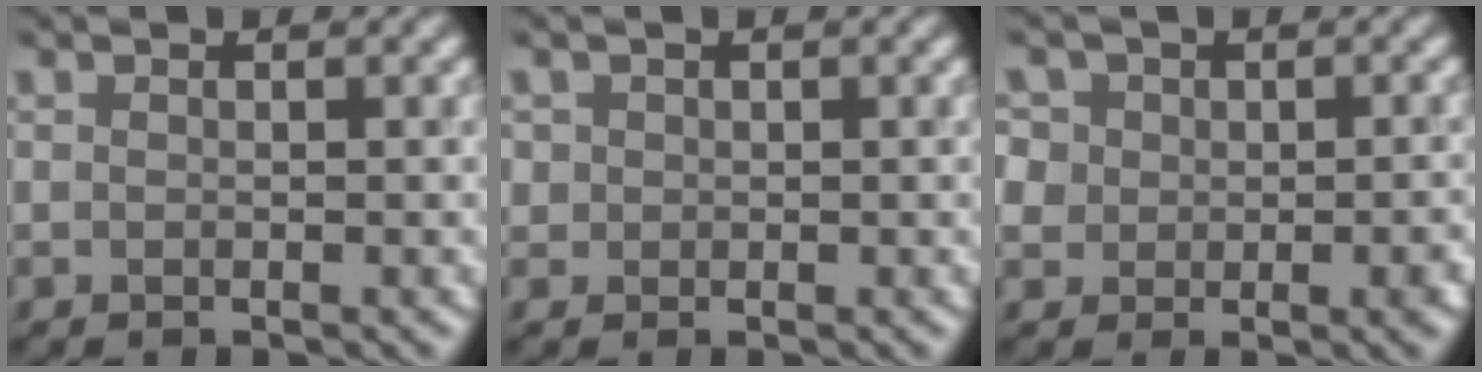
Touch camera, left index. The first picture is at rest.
{"total": 1.0, "force": [0.2, 0.9, 0.1], "torque": [0.009, 0.000, 0.002]}
{"total": 6.3, "force": [1.0, 5.3, 3.3], "torque": [-0.038, 0.024, -0.010]}